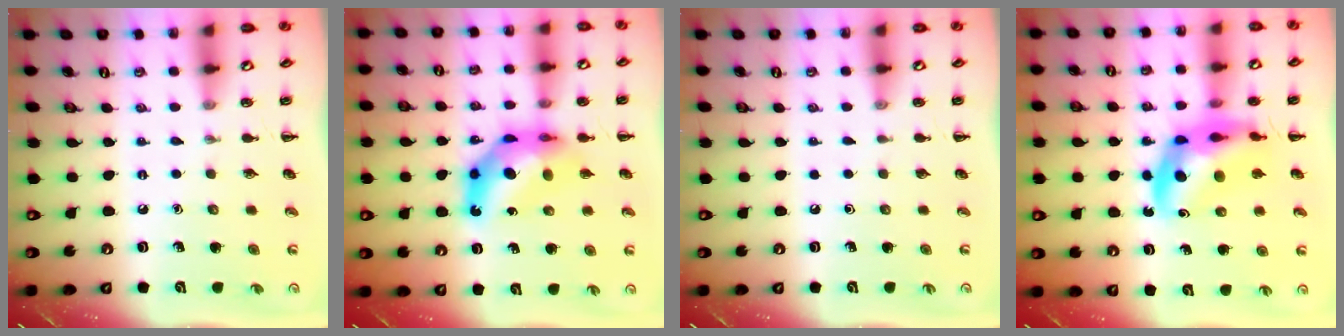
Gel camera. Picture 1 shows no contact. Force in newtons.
{"total": 10.3, "press": 9.8, "slide": 3.2}
{"total": 0.0}
{"total": 12.5, "press": 12.1, "slide": 3.4}